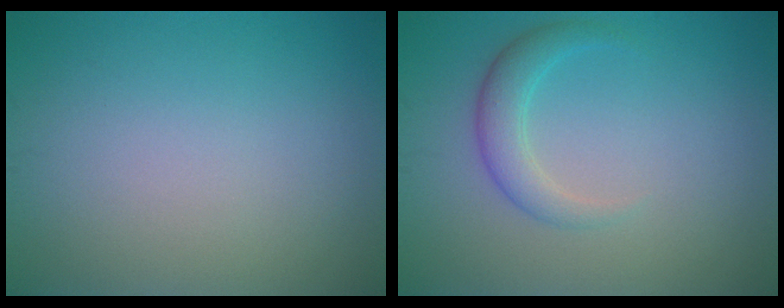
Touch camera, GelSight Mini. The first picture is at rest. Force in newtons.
{"total": 2.5, "press": 2.5, "slide": 0.1}